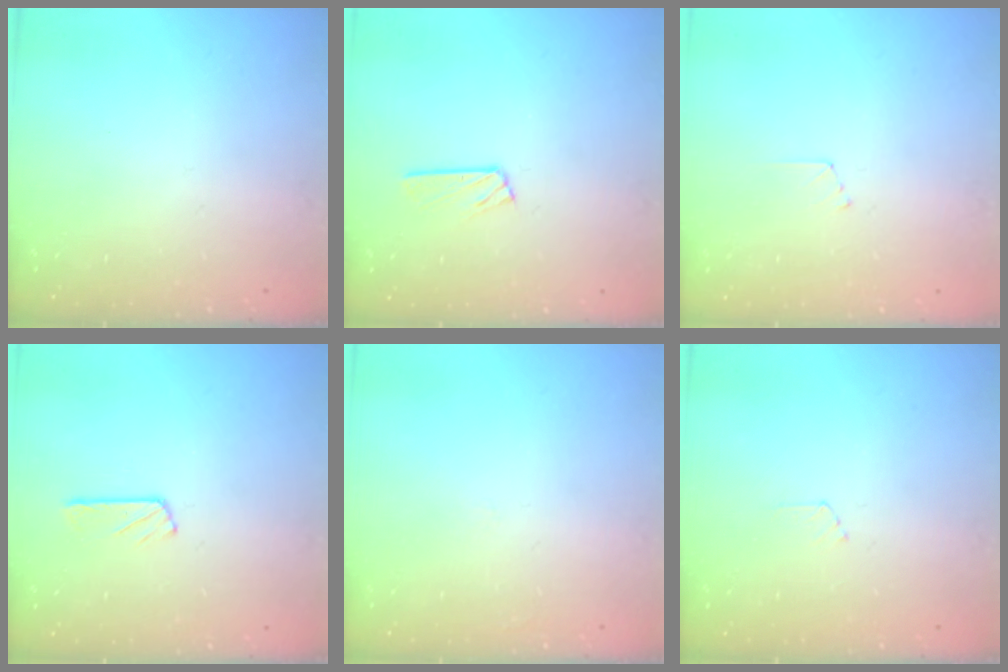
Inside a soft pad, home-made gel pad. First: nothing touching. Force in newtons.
{"total": 3.6, "press": 3.6, "slide": 0.4}
{"total": 4.9, "press": 4.9, "slide": 0.5}
{"total": 2.9, "press": 2.9, "slide": 0.3}
{"total": 2.5, "press": 2.5, "slide": 0.3}
{"total": 3.0, "press": 3.0, "slide": 0.4}